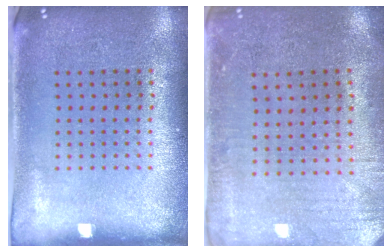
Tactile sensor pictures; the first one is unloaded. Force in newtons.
{"total": 0.5, "press": 0.3, "slide": 0.5}